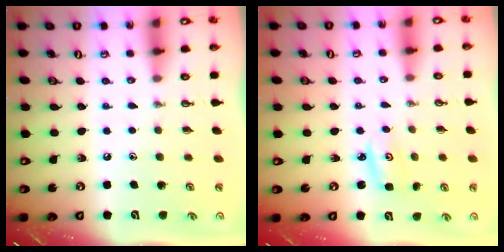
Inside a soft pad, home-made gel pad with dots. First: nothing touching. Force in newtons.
{"total": 2.6, "press": 2.6, "slide": 0.2}